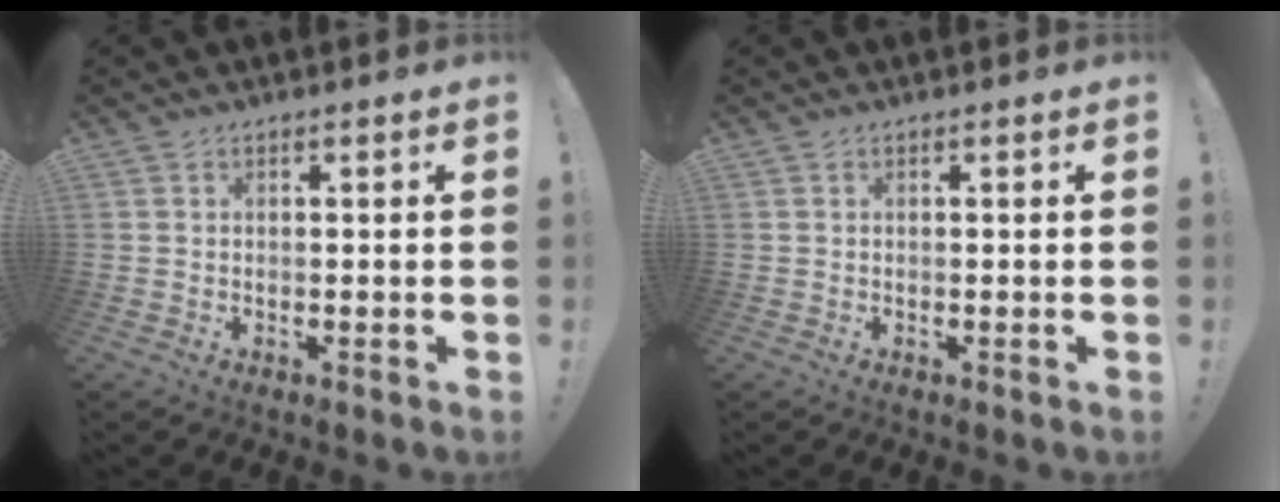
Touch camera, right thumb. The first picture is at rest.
{"total": 0.0}